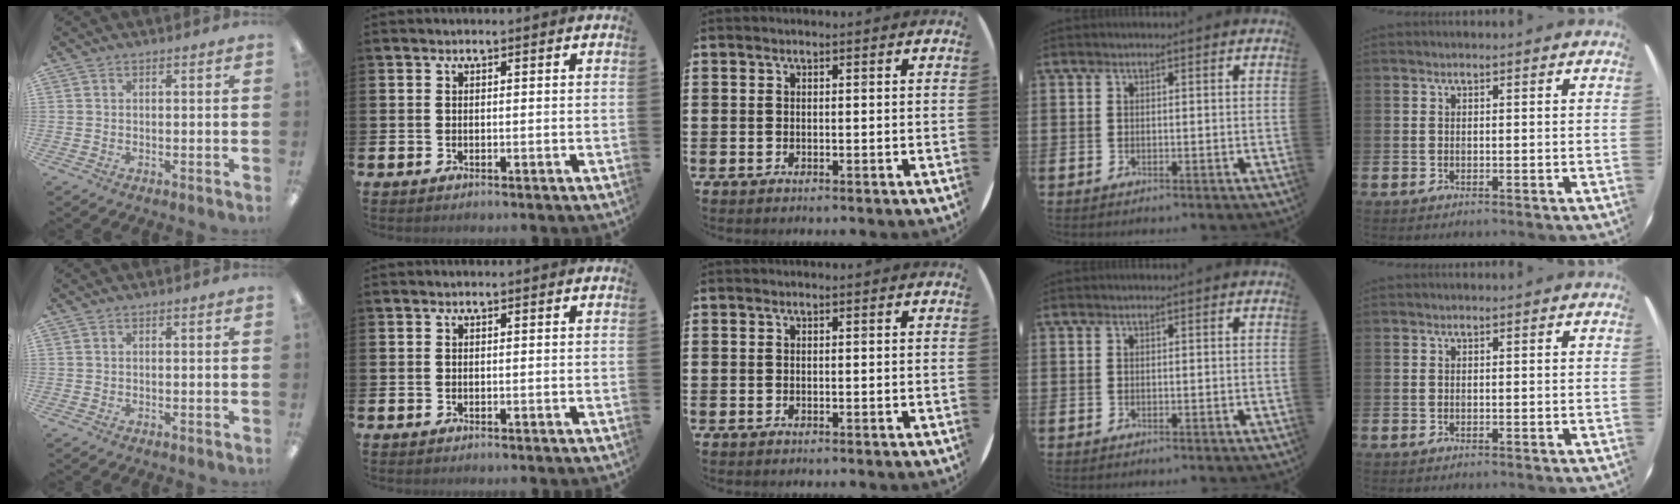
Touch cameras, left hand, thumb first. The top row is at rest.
{}